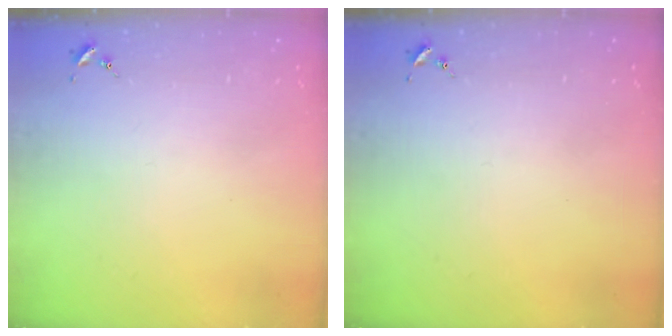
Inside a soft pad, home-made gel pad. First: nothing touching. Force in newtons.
{"total": 0.0}